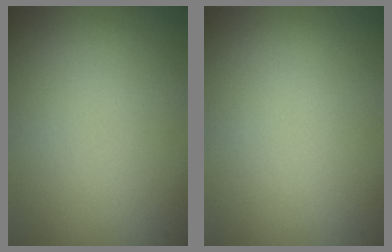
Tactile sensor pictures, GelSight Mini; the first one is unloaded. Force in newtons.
{"total": 0.0}